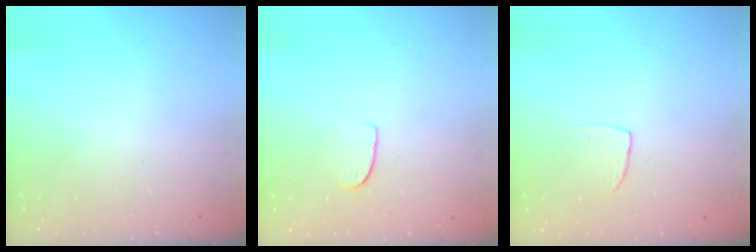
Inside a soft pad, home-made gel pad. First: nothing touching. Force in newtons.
{"total": 5.4, "press": 5.4, "slide": 0.4}
{"total": 3.3, "press": 3.3, "slide": 0.2}